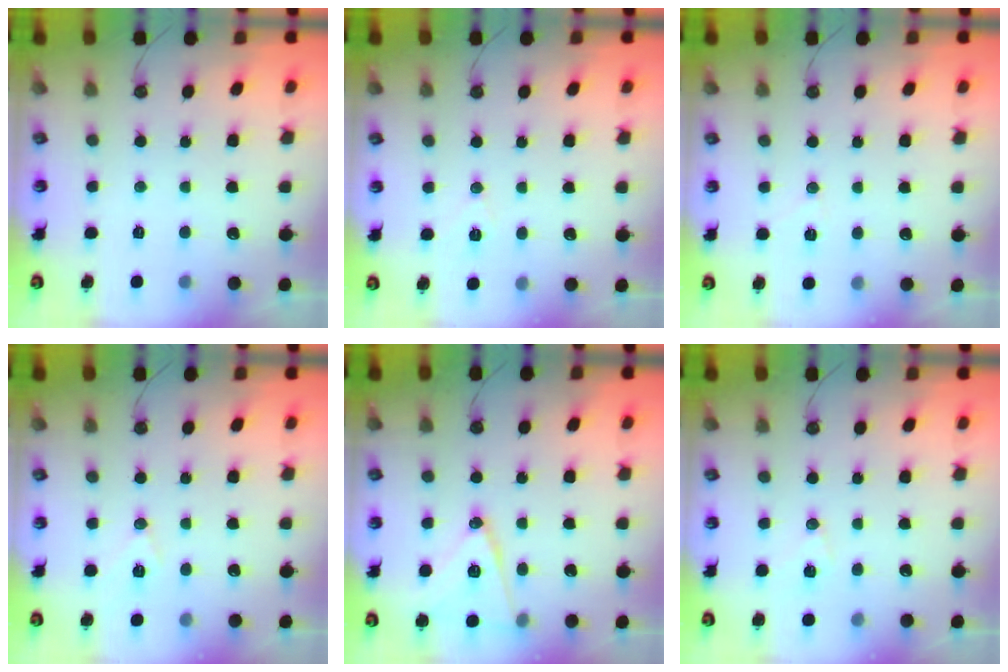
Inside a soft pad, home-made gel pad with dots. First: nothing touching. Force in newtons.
{"total": 6.8, "press": 5.2, "slide": 4.4}
{"total": 6.0, "press": 6.0, "slide": 1.0}
{"total": 7.1, "press": 6.1, "slide": 3.7}
{"total": 14.5, "press": 14.1, "slide": 3.3}
{"total": 6.7, "press": 6.4, "slide": 2.0}